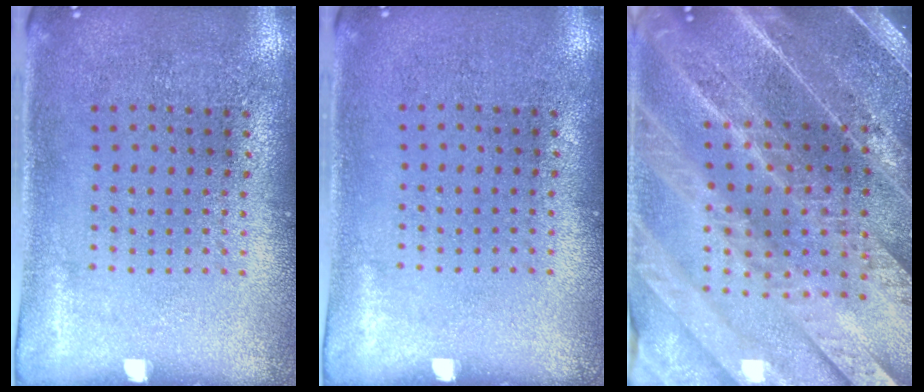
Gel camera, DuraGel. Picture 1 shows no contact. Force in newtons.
{"total": 0.0}
{"total": 5.2, "press": 4.5, "slide": 2.7}